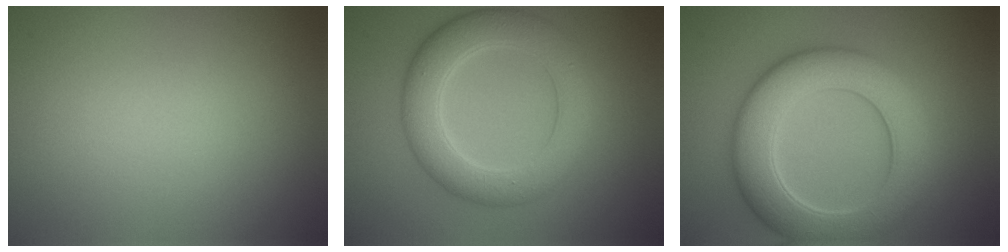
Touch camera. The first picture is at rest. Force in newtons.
{"total": 6.1, "press": 6.1, "slide": 0.3}
{"total": 8.4, "press": 8.4, "slide": 0.5}